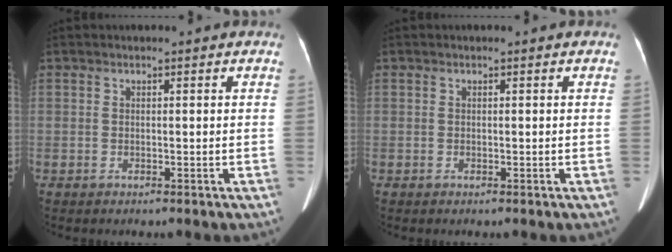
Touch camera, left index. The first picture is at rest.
{"total": 0.0}